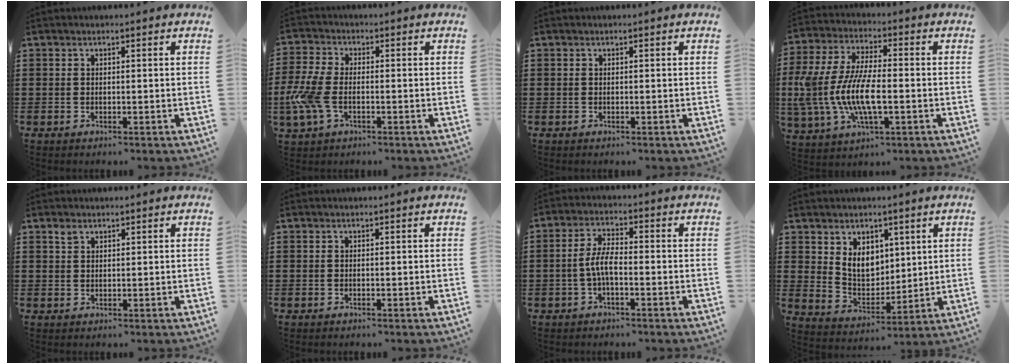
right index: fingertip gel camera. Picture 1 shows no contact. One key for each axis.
{"total": 6.7, "fx": -1.7, "fy": 3.3, "fz": 5.6, "tx": -0.145, "ty": -0.012, "tz": -0.039}
{"total": 0.0}
{"total": 11.2, "fx": -2.0, "fy": 4.7, "fz": 10.0, "tx": -0.242, "ty": -0.018, "tz": -0.043}
{"total": 1.4, "fx": 1.1, "fy": 0.8, "fz": 0.5, "tx": -0.012, "ty": 0.002, "tz": 0.020}
{"total": 0.0}
{"total": 4.8, "fx": -1.2, "fy": 1.6, "fz": 4.4, "tx": -0.107, "ty": -0.004, "tz": -0.030}
{"total": 6.4, "fx": 2.8, "fy": 4.8, "fz": 3.2, "tx": -0.065, "ty": 0.002, "tz": 0.051}